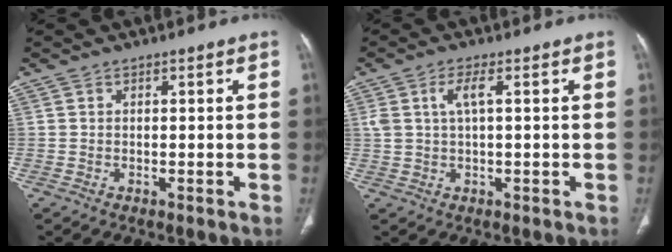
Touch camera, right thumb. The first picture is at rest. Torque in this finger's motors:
{"motor_torque": [0.08, -0.02, 0.45, 0.41, 0.09]}